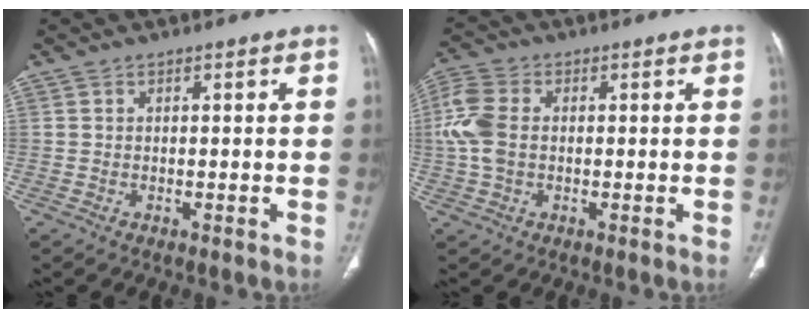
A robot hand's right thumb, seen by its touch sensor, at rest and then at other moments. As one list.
[{"total": 7.8, "force": [0.2, 5.2, 5.8], "torque": [-0.150, 0.016, 0.000]}]